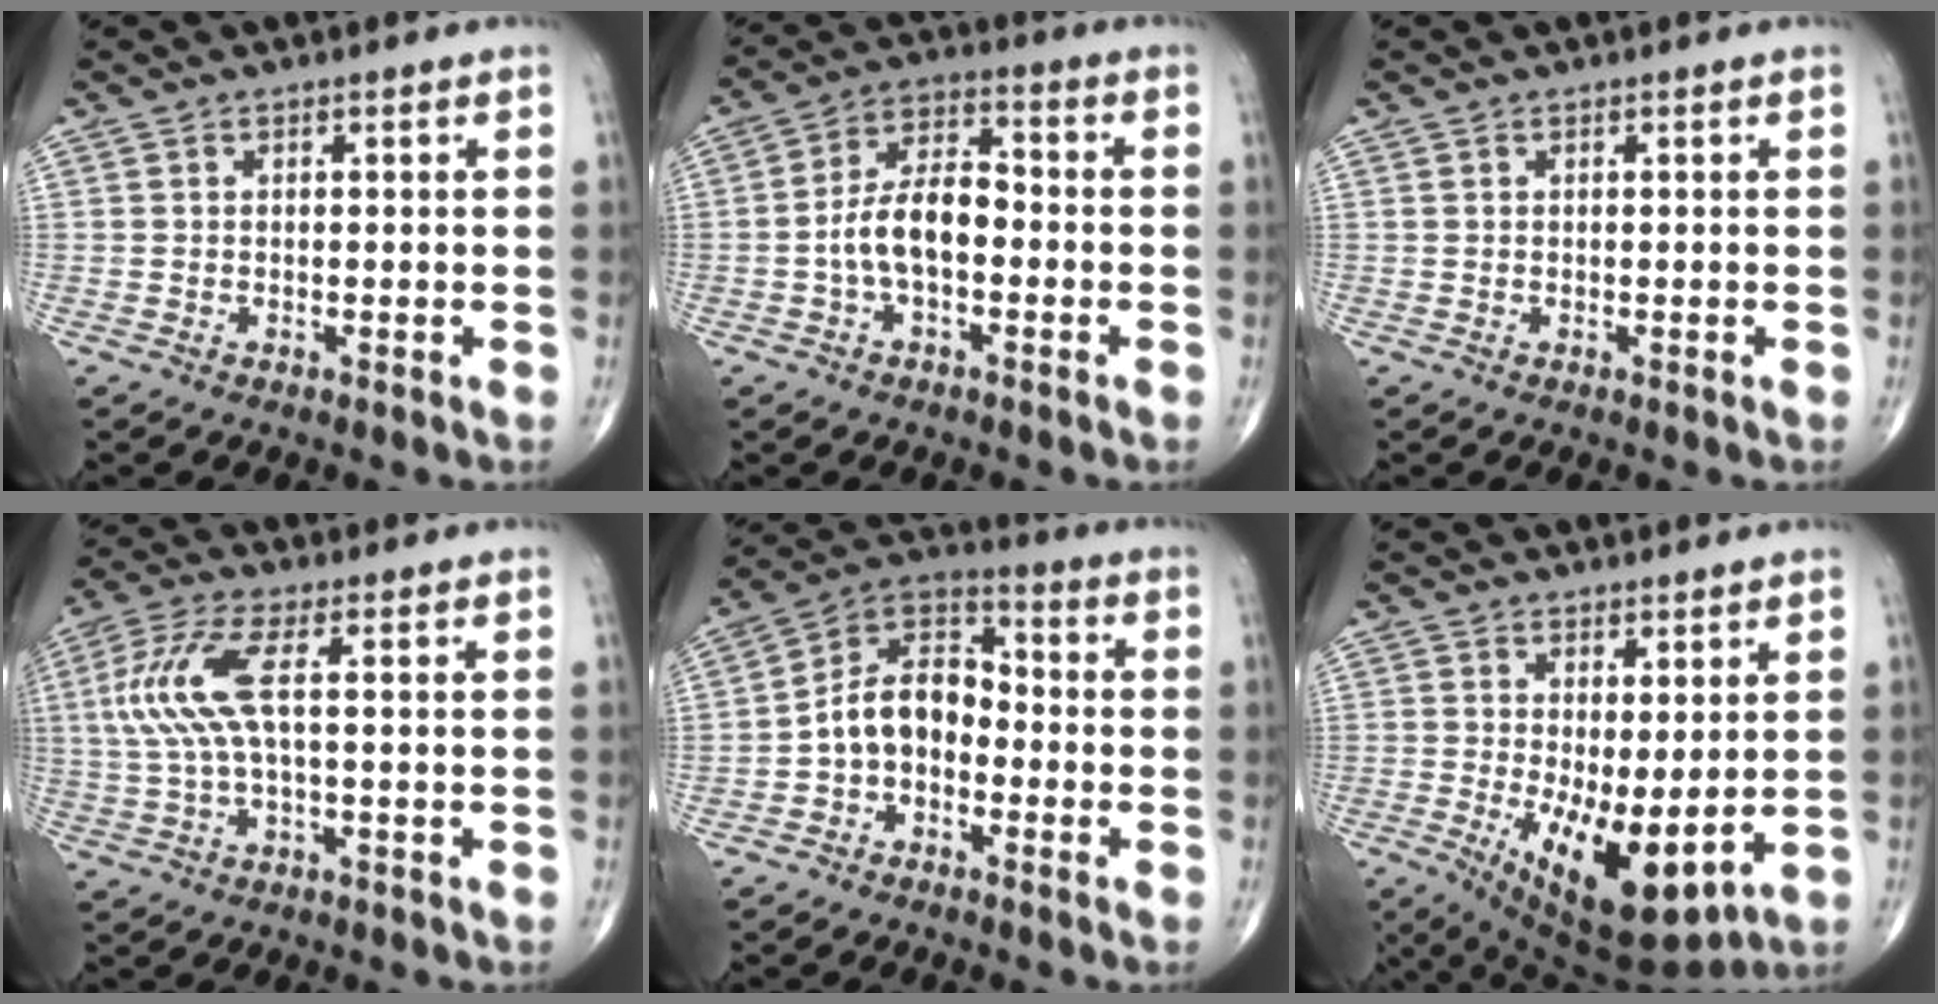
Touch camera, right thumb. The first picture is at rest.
{"total": 9.3, "force": [-1.9, 5.0, 7.6], "torque": [-0.138, 0.038, -0.043]}
{"total": 0.0}
{"total": 9.6, "force": [1.4, 2.8, 9.1], "torque": [-0.236, 0.016, 0.026]}
{"total": 10.2, "force": [-2.6, 7.1, 6.9], "torque": [-0.102, 0.046, -0.064]}
{"total": 12.0, "force": [-1.2, 4.9, 10.8], "torque": [-0.168, -0.029, 0.000]}